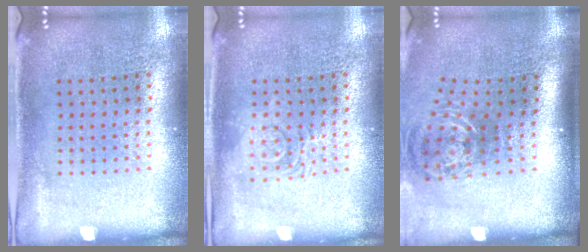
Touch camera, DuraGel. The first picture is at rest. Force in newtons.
{"total": 2.3, "press": 2.3, "slide": 0.5}
{"total": 1.6, "press": 1.2, "slide": 1.1}